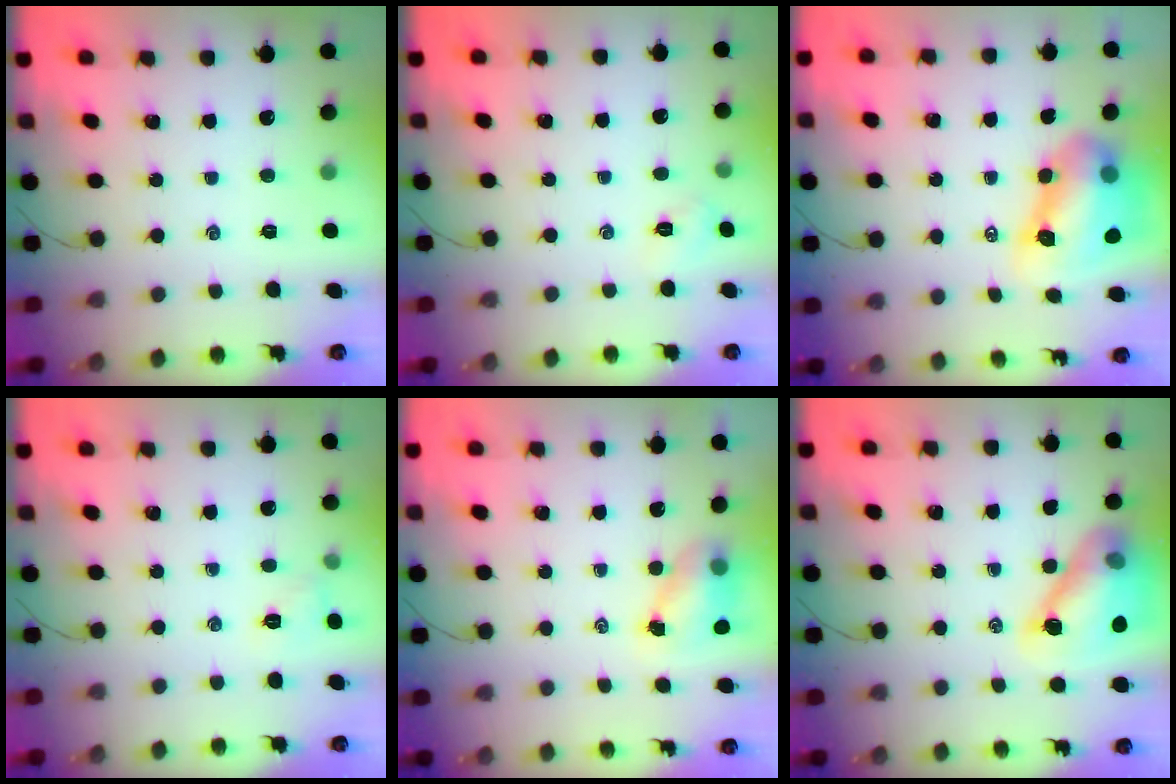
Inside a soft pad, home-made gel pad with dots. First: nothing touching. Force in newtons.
{"total": 3.1, "press": 2.9, "slide": 1.0}
{"total": 11.9, "press": 11.4, "slide": 3.4}
{"total": 5.2, "press": 5.0, "slide": 1.5}
{"total": 5.6, "press": 5.6, "slide": 0.5}
{"total": 13.8, "press": 13.3, "slide": 3.7}